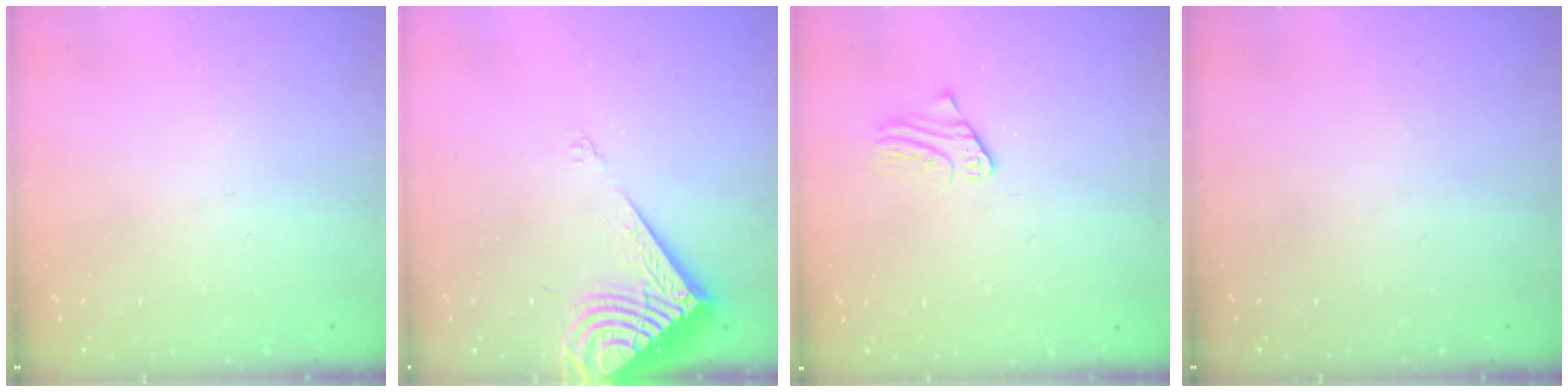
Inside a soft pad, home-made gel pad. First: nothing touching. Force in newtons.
{"total": 8.9, "press": 8.9, "slide": 1.3}
{"total": 2.2, "press": 2.2, "slide": 0.2}
{"total": 0.0}